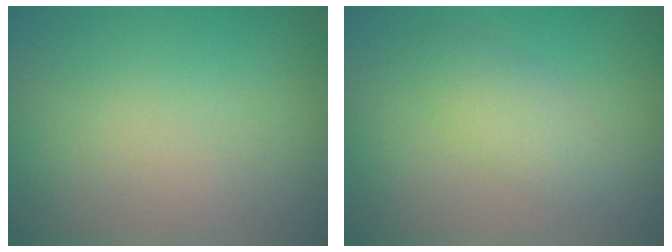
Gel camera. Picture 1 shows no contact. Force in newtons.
{"total": 2.5, "press": 2.5, "slide": 0.1}